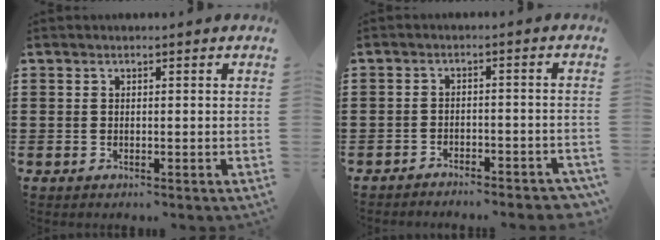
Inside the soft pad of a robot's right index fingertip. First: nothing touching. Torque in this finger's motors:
{"motor_torque": [0.26, -0.18, -0.03, -0.05]}